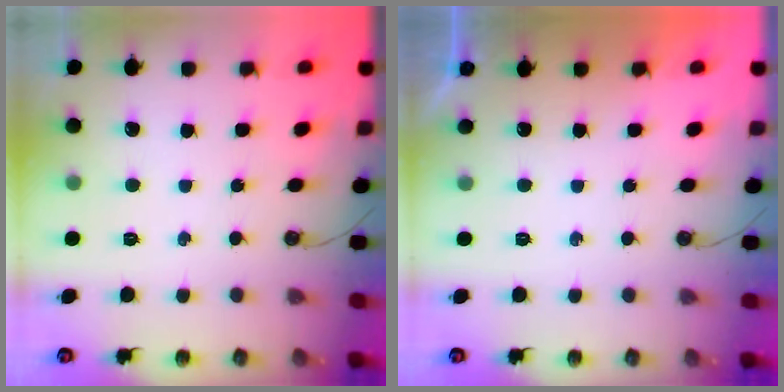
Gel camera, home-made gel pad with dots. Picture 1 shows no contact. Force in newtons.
{"total": 0.0}